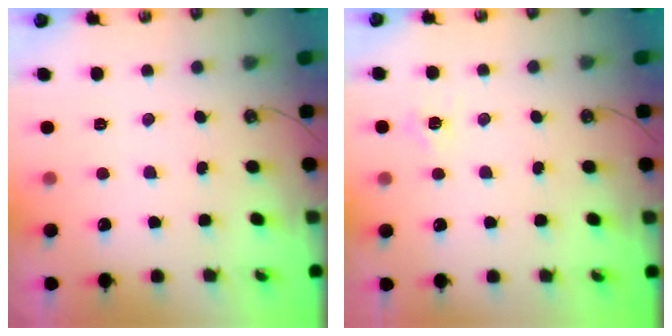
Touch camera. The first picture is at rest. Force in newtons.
{"total": 4.2, "press": 4.2, "slide": 0.6}